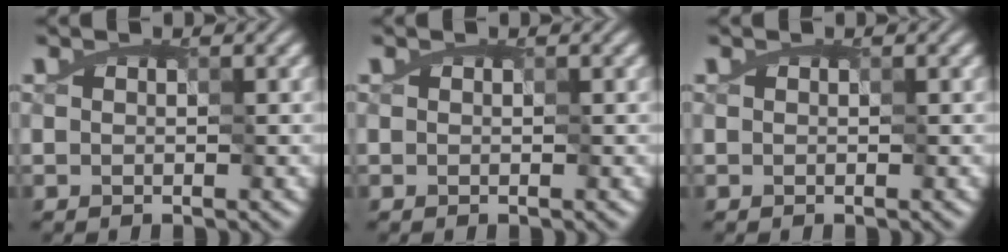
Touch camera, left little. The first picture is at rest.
{"total": 0.0}
{"total": 0.0}